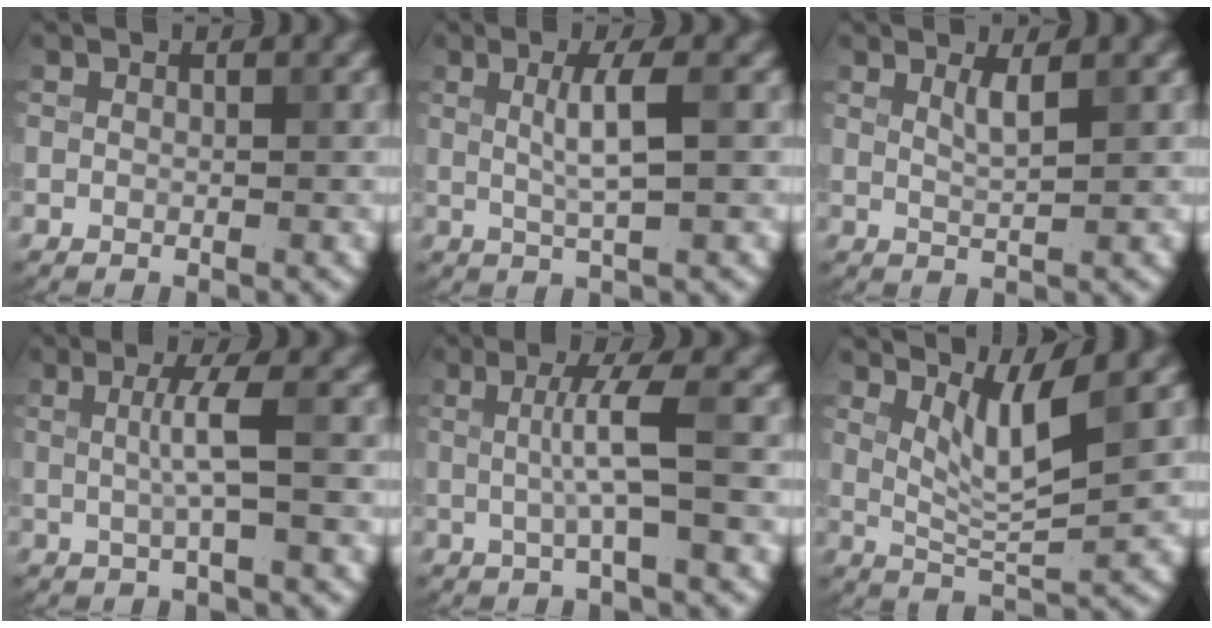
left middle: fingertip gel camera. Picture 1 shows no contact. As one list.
[{"total": 2.8, "force": [0.4, 0.2, 2.8], "torque": [-0.052, 0.004, 0.010]}, {"total": 1.2, "force": [0.7, -0.1, 0.9], "torque": [-0.023, 0.000, 0.016]}, {"total": 2.2, "force": [0.0, -0.2, 2.2], "torque": [-0.050, 0.004, 0.002]}, {"total": 2.9, "force": [-0.1, -0.1, 2.9], "torque": [-0.062, 0.003, 0.001]}, {"total": 3.5, "force": [1.9, 0.3, 3.0], "torque": [-0.065, -0.010, 0.045]}]